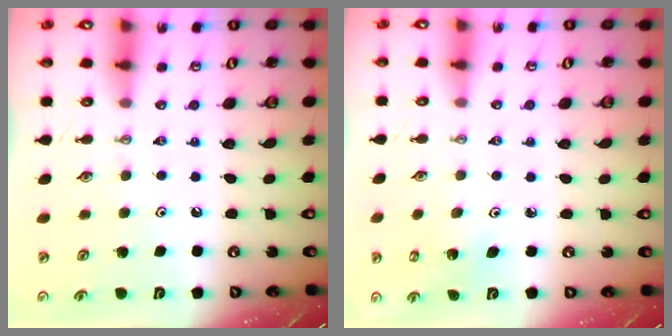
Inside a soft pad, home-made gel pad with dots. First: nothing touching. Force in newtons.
{"total": 2.3, "press": 2.3, "slide": 0.3}